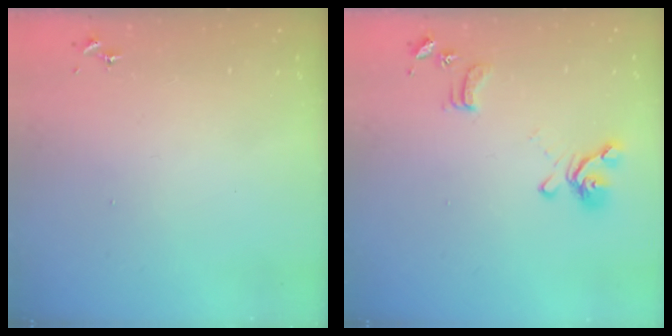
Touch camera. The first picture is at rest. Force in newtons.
{"total": 12.6, "press": 12.5, "slide": 1.4}